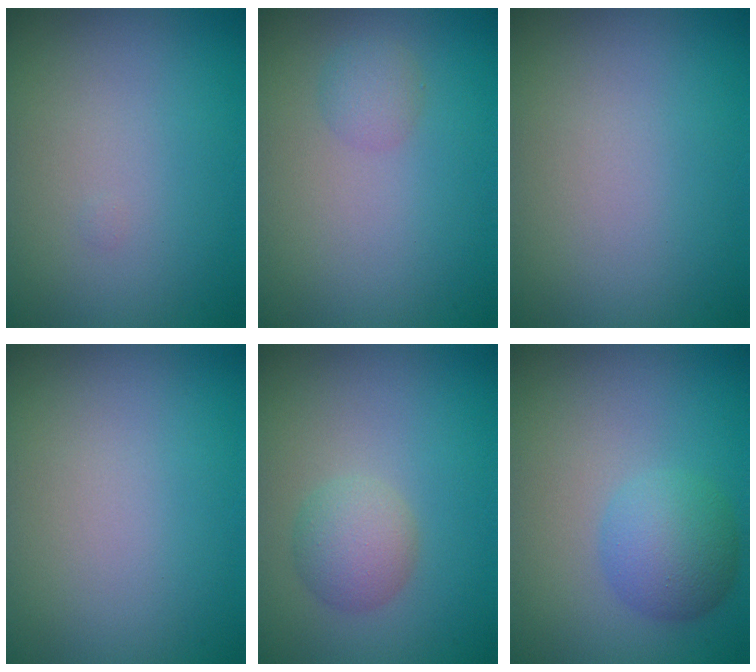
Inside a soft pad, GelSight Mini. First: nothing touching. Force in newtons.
{"total": 1.4, "press": 1.4, "slide": 0.0}
{"total": 0.0}
{"total": 0.0}
{"total": 2.7, "press": 2.7, "slide": 0.1}
{"total": 4.0, "press": 4.0, "slide": 0.1}